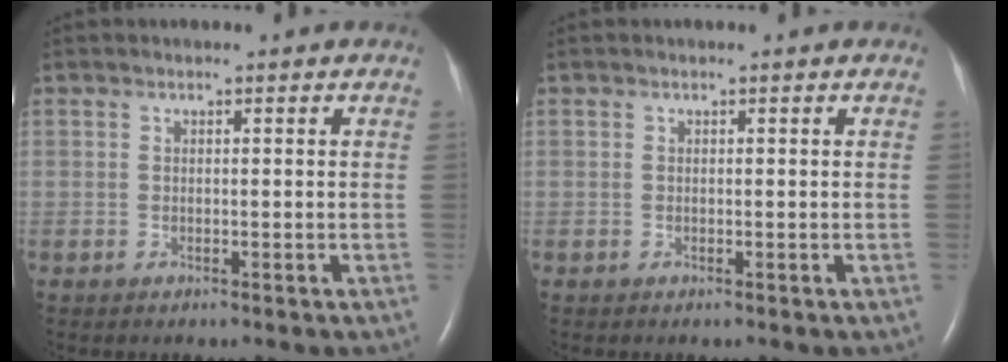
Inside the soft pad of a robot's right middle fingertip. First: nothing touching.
{"total": 0.0}